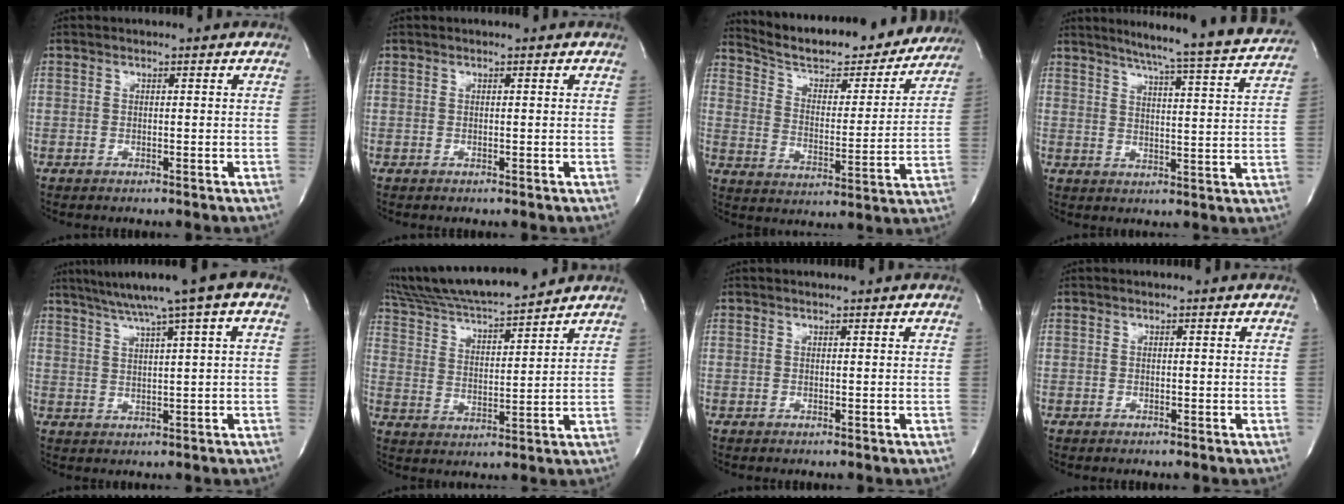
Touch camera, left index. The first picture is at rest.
{"total": 0.0}
{"total": 22.8, "force": [20.8, 5.7, 7.4], "torque": [-0.111, -0.023, 0.283]}
{"total": 18.4, "force": [16.9, -1.4, 7.3], "torque": [-0.120, -0.062, 0.204]}
{"total": 9.2, "force": [5.7, -0.9, 7.1], "torque": [-0.118, 0.022, 0.089]}
{"total": 16.3, "force": [14.9, 0.8, 6.7], "torque": [-0.126, 0.010, 0.258]}
{"total": 0.5, "force": [0.4, -0.2, 0.2], "torque": [-0.008, -0.006, 0.013]}
{"total": 0.0}